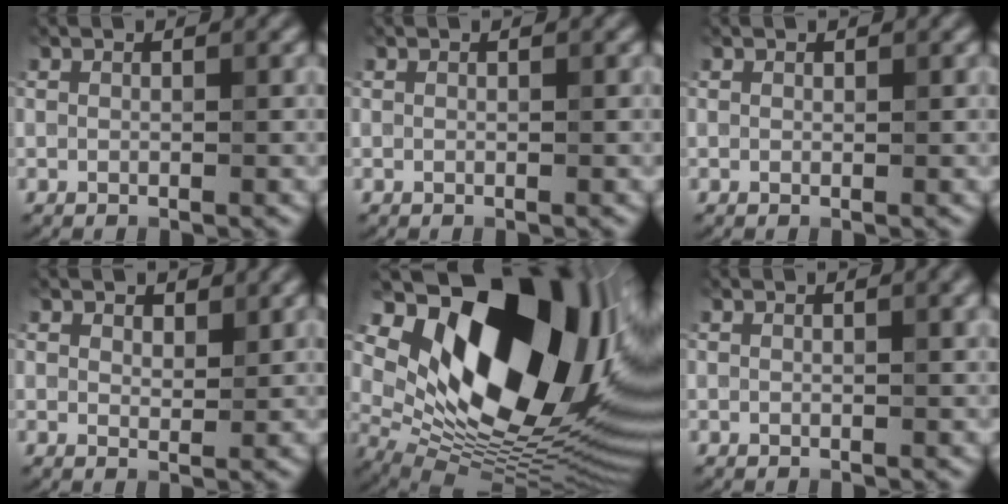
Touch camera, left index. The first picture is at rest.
{"total": 0.0}
{"total": 0.0}
{"total": 1.5, "force": [1.3, 0.8, 0.4], "torque": [-0.009, -0.002, 0.022]}
{"total": 20.2, "force": [6.9, 11.0, 15.4], "torque": [-0.264, 0.017, 0.124]}
{"total": 1.6, "force": [0.6, 0.5, 1.4], "torque": [-0.013, 0.006, 0.006]}